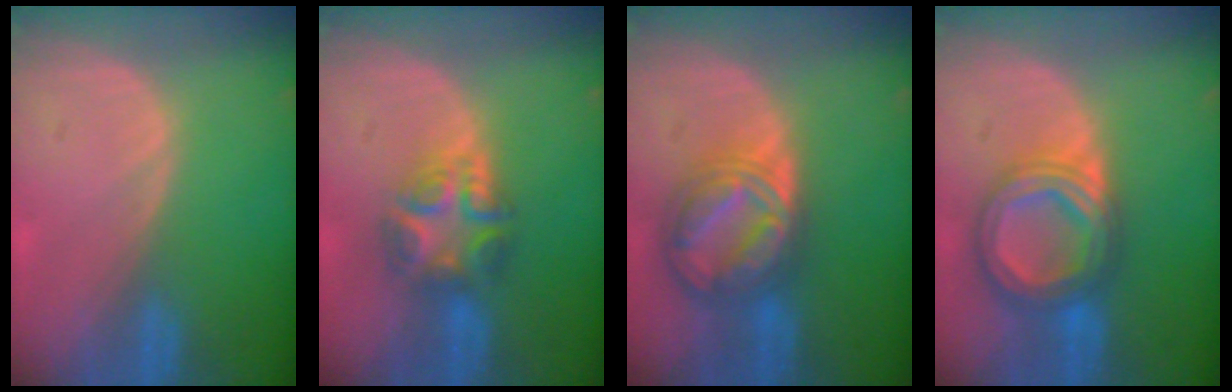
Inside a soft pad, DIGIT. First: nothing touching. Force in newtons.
{"total": 7.1, "press": 6.3, "slide": 3.2}
{"total": 9.1, "press": 9.0, "slide": 0.6}
{"total": 8.6, "press": 8.6, "slide": 0.7}